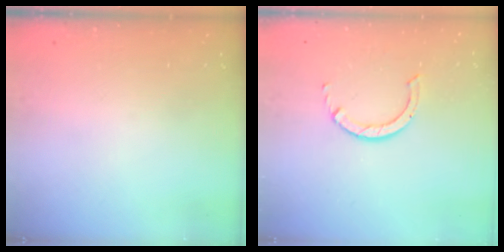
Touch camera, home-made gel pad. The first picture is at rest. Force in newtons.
{"total": 3.5, "press": 3.5, "slide": 0.5}